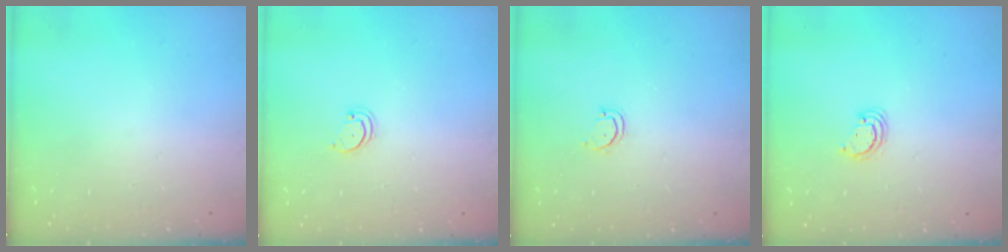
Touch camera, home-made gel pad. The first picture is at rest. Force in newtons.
{"total": 2.2, "press": 2.2, "slide": 0.2}
{"total": 2.6, "press": 2.6, "slide": 0.2}
{"total": 2.6, "press": 2.6, "slide": 0.3}